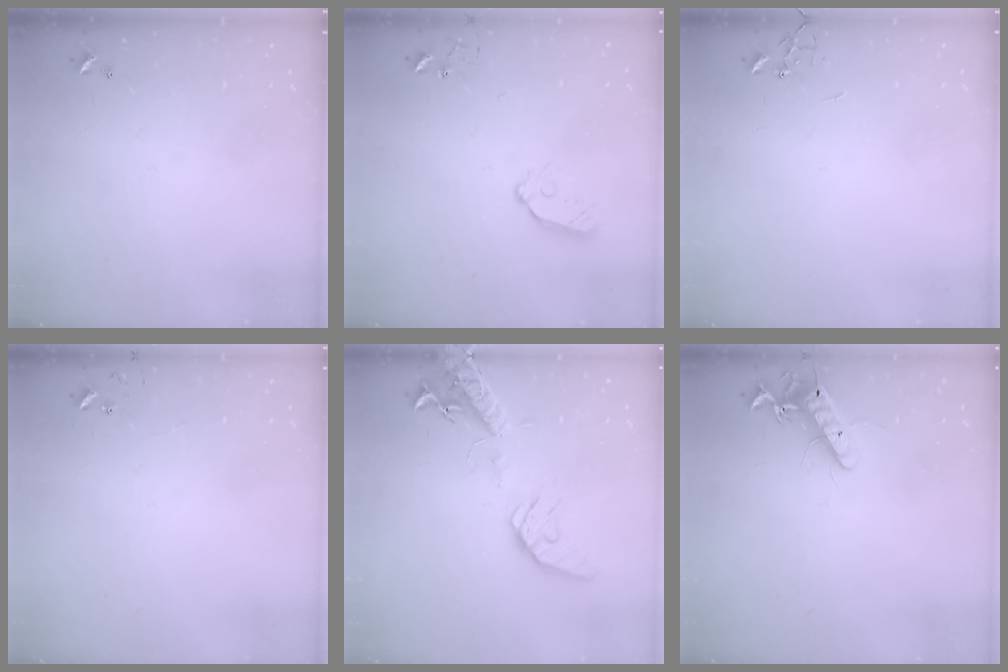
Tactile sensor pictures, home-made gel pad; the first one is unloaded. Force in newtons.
{"total": 8.4, "press": 8.4, "slide": 0.7}
{"total": 0.0}
{"total": 4.7, "press": 4.7, "slide": 0.5}
{"total": 16.1, "press": 15.8, "slide": 3.0}
{"total": 12.8, "press": 12.8, "slide": 0.6}